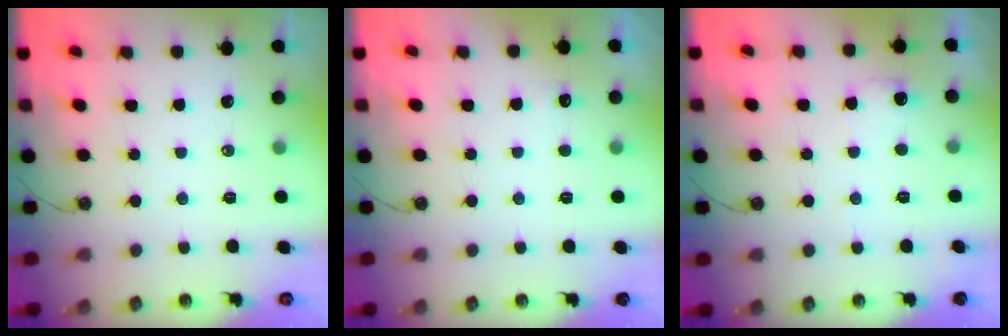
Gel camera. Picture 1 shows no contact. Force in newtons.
{"total": 2.5, "press": 2.3, "slide": 1.0}
{"total": 6.5, "press": 6.4, "slide": 1.4}